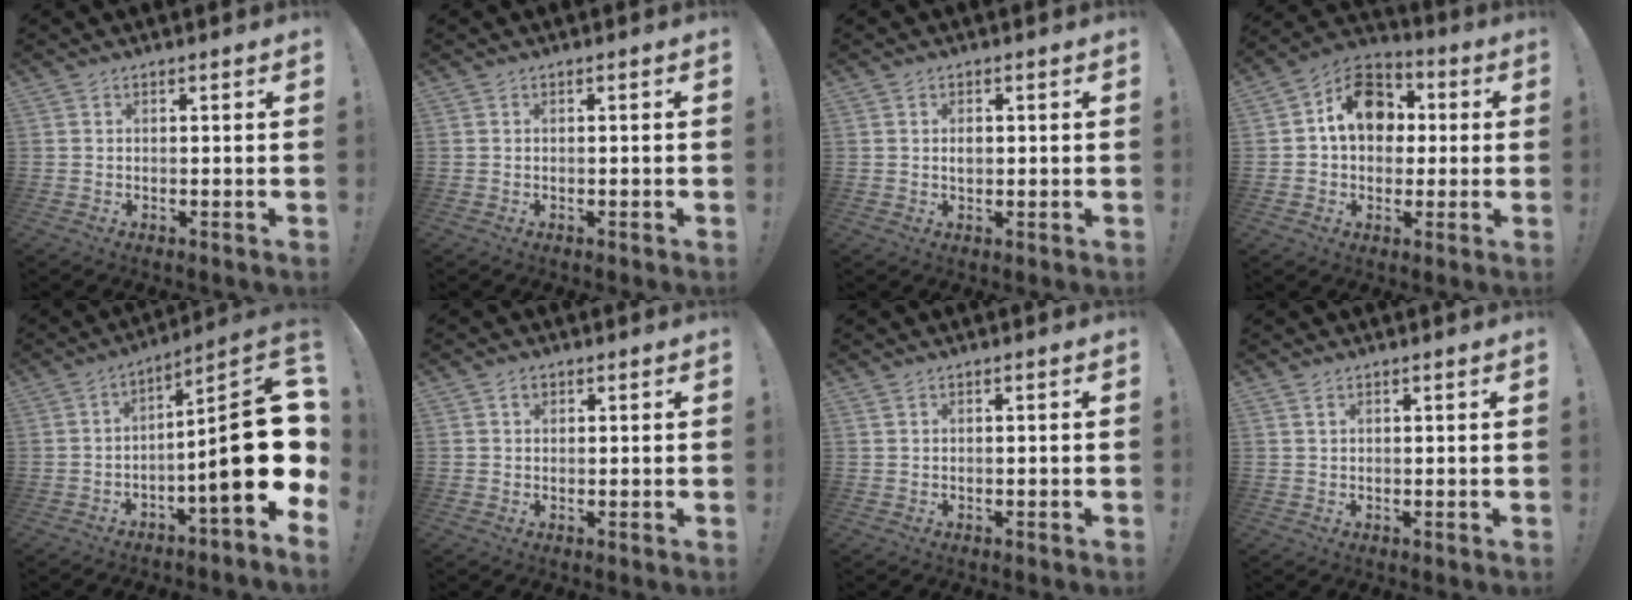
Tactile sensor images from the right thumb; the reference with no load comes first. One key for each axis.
{"total": 0.0}
{"total": 1.6, "fx": 0.0, "fy": 1.2, "fz": 1.2, "tx": -0.011, "ty": 0.000, "tz": -0.002}
{"total": 13.8, "fx": 2.9, "fy": 10.9, "fz": 8.0, "tx": -0.110, "ty": 0.009, "tz": 0.059}
{"total": 21.5, "fx": -2.2, "fy": 4.5, "fz": 20.9, "tx": -0.315, "ty": 0.006, "tz": -0.034}
{"total": 1.4, "fx": 0.7, "fy": 1.0, "fz": 0.6, "tx": -0.004, "ty": -0.001, "tz": 0.012}
{"total": 0.7, "fx": -0.1, "fy": -0.1, "fz": 0.6, "tx": -0.016, "ty": 0.002, "tz": -0.002}
{"total": 1.4, "fx": 0.7, "fy": 0.5, "fz": 1.0, "tx": -0.015, "ty": -0.002, "tz": 0.012}